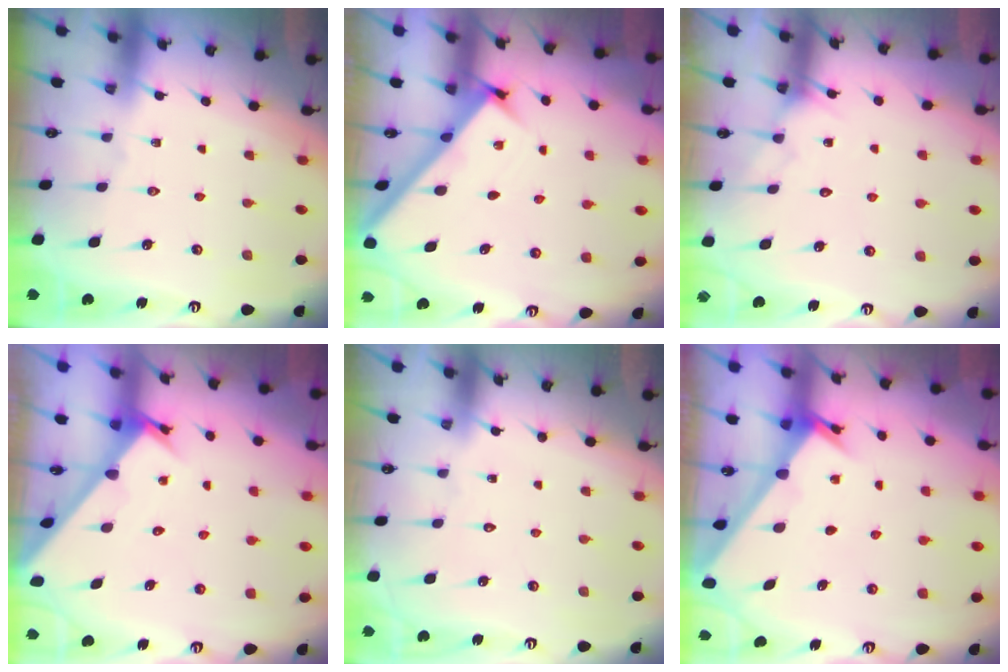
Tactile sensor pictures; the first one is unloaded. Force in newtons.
{"total": 2.6, "press": 2.6, "slide": 0.3}
{"total": 5.5, "press": 5.5, "slide": 0.5}
{"total": 2.9, "press": 2.9, "slide": 0.1}
{"total": 1.6, "press": 1.6, "slide": 0.1}
{"total": 2.4, "press": 2.3, "slide": 0.2}